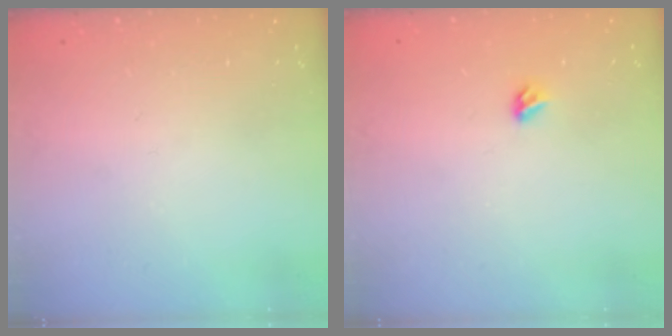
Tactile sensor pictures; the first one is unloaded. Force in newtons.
{"total": 3.2, "press": 3.1, "slide": 0.8}